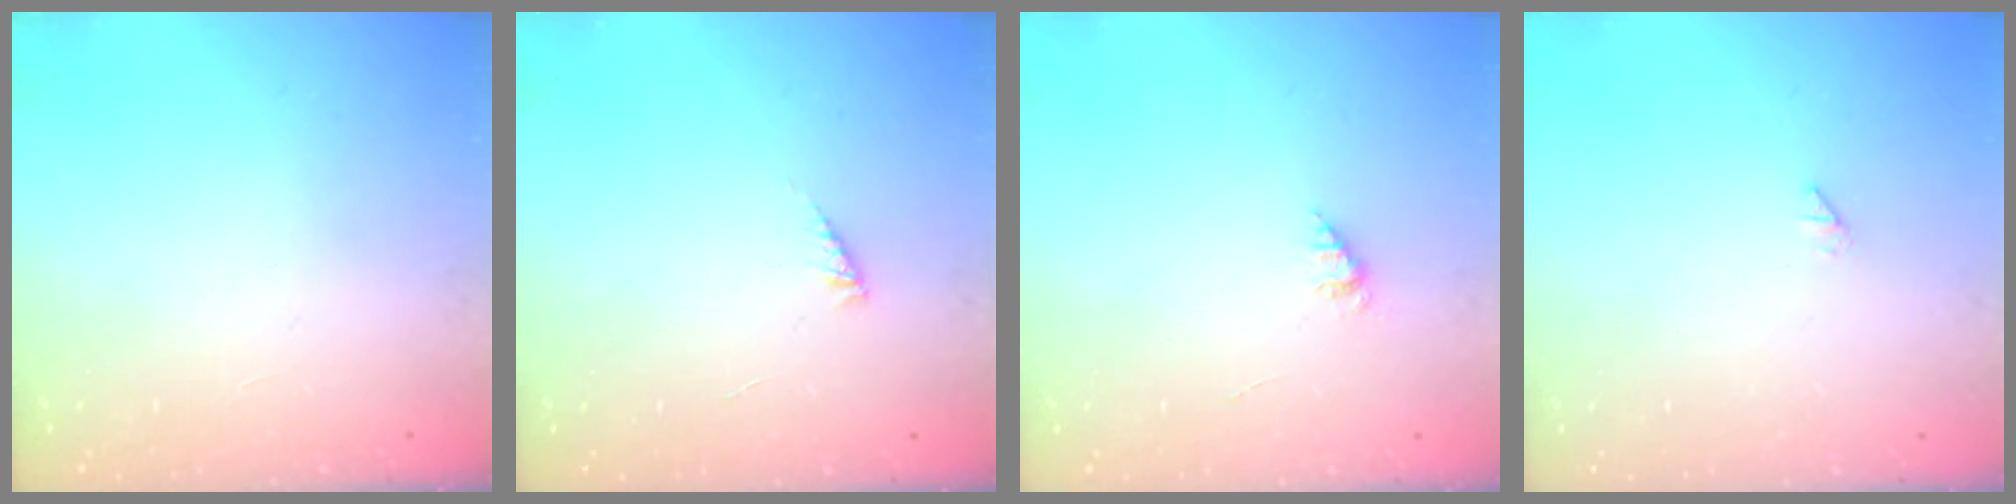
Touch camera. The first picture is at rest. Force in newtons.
{"total": 2.5, "press": 2.5, "slide": 0.2}
{"total": 1.7, "press": 1.7, "slide": 0.2}
{"total": 0.0}